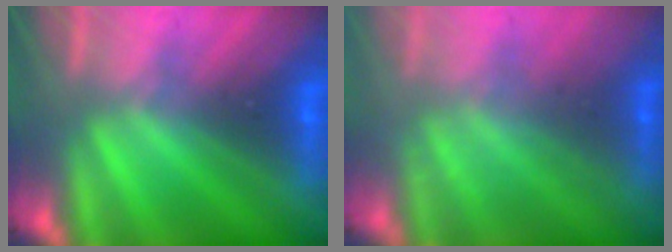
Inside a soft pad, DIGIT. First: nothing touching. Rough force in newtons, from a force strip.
{"total": 2.2}